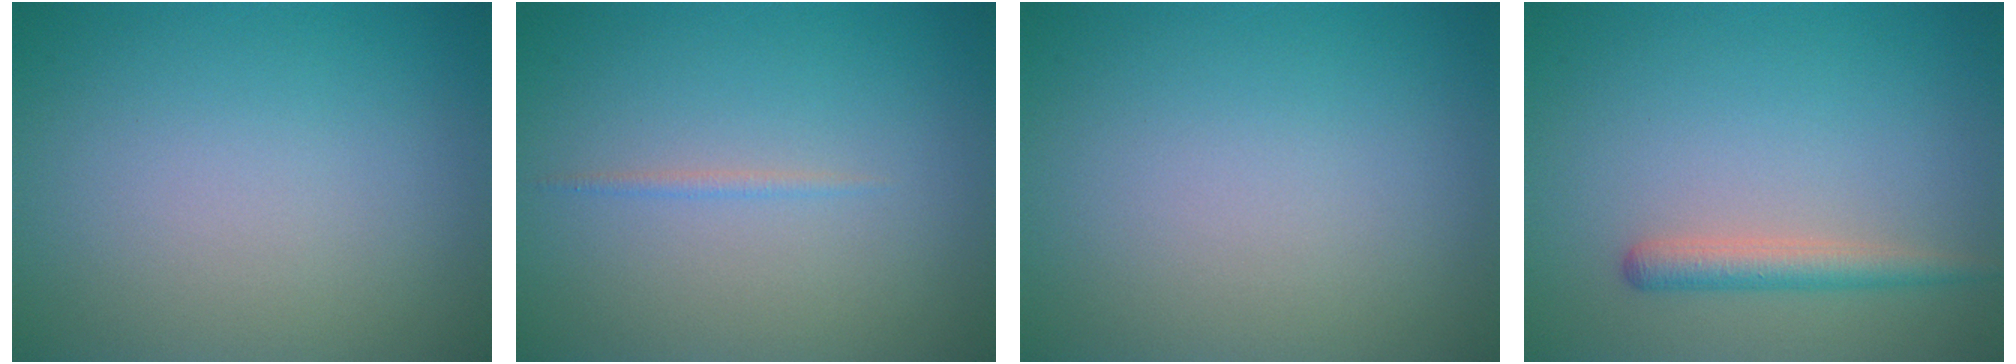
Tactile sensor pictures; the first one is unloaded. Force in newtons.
{"total": 0.6, "press": 0.6, "slide": 0.1}
{"total": 0.0}
{"total": 2.2, "press": 2.2, "slide": 0.1}